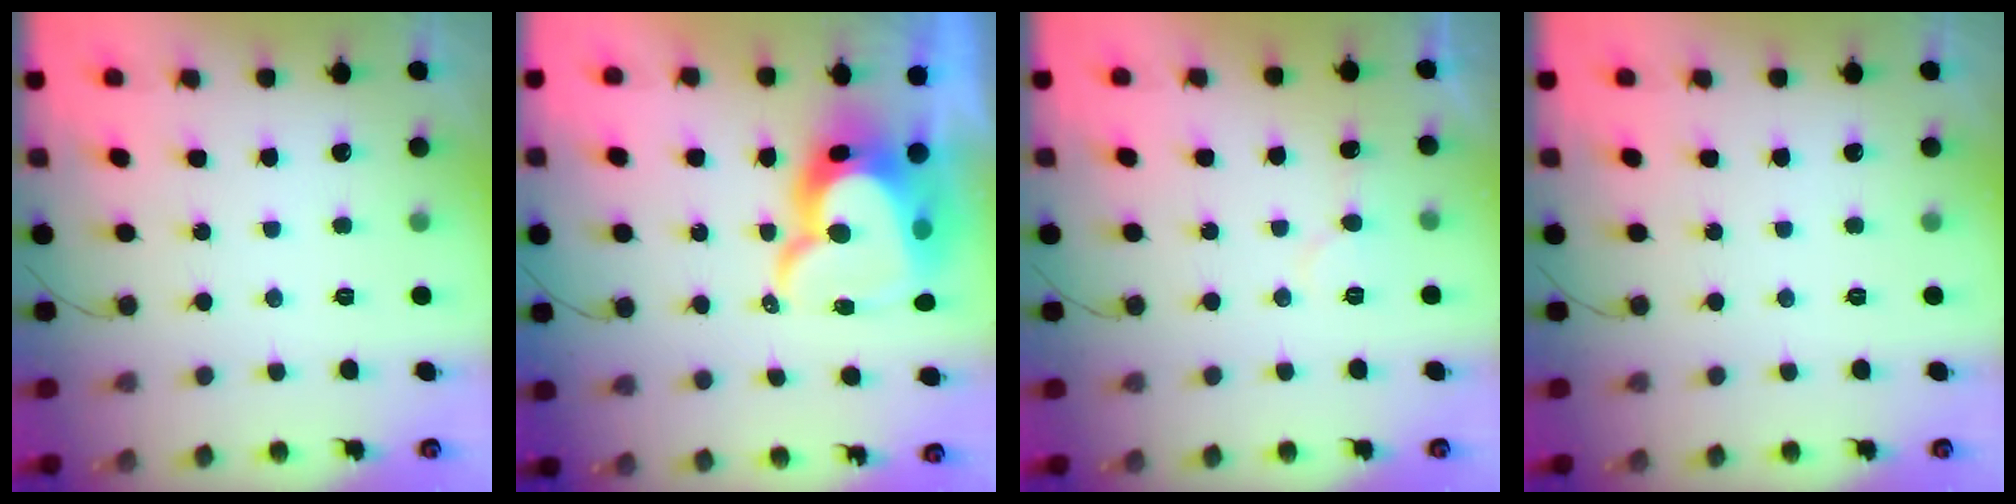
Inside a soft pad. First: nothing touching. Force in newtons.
{"total": 18.6, "press": 18.6, "slide": 1.3}
{"total": 7.2, "press": 7.2, "slide": 0.4}
{"total": 0.0}